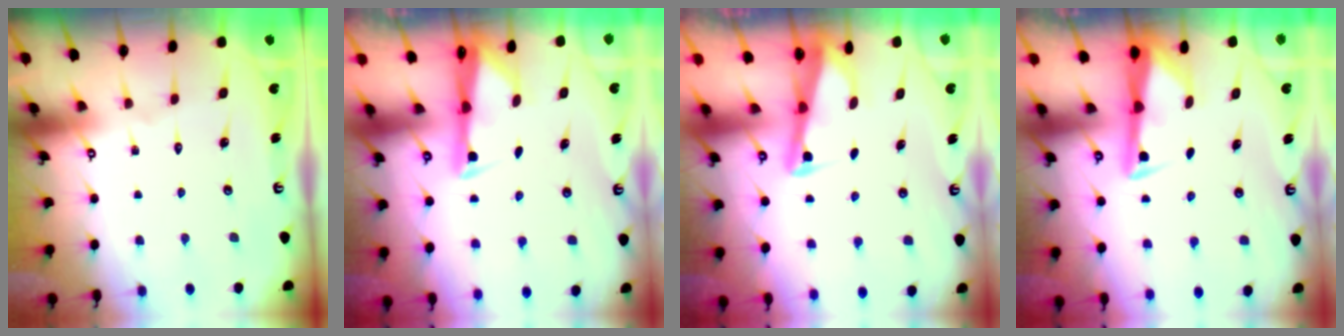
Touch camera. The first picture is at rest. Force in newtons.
{"total": 2.6, "press": 2.6, "slide": 0.3}
{"total": 2.8, "press": 2.8, "slide": 0.3}
{"total": 3.0, "press": 3.0, "slide": 0.3}